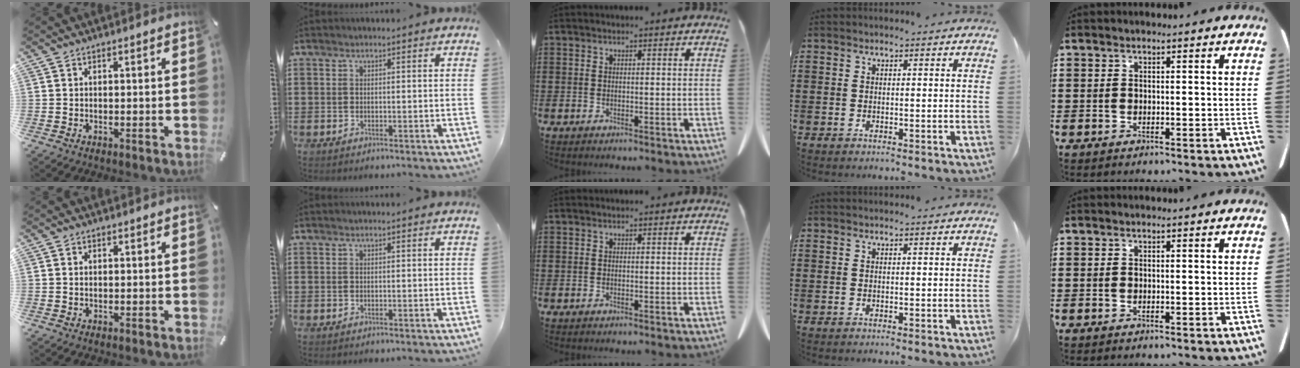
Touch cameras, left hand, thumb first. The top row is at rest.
{"thumb": {"total": 0.7, "force": [0.1, 0.4, 0.6], "torque": [-0.012, 0.001, 0.001]}}